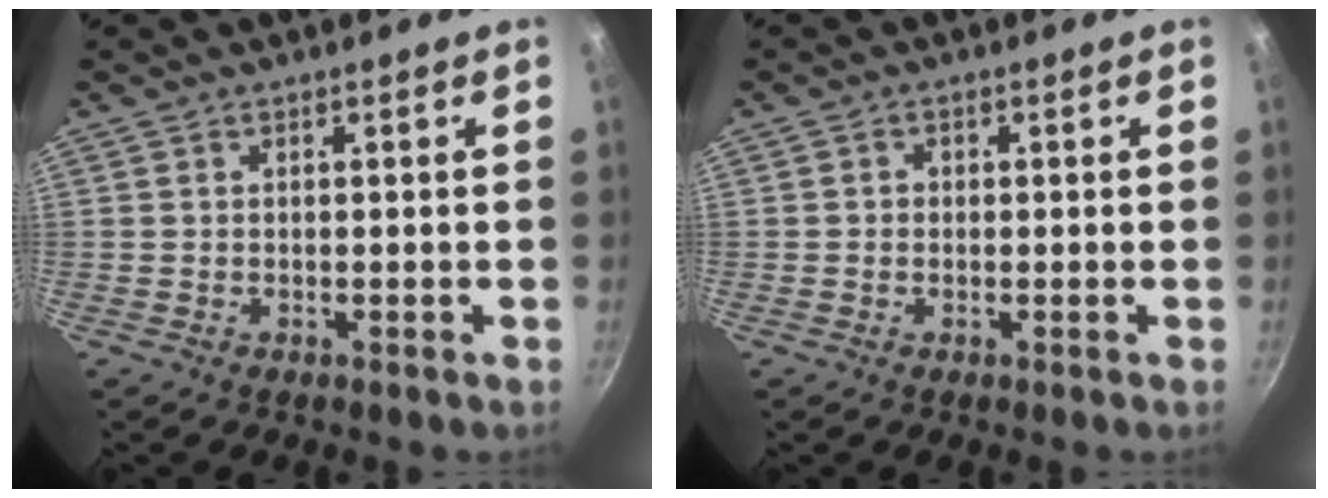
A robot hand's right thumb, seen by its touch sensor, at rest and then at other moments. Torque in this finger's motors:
{"motor_torque": [0.01, -0.07, -0.12, 0.15, 0.04]}